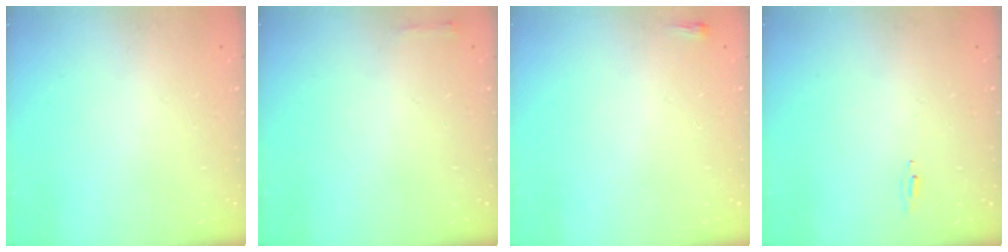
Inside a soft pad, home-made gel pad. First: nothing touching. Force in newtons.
{"total": 2.3, "press": 2.3, "slide": 0.5}
{"total": 2.0, "press": 2.0, "slide": 0.5}
{"total": 4.6, "press": 4.4, "slide": 1.6}